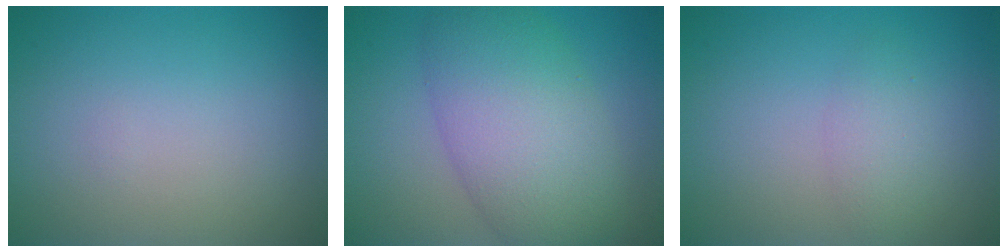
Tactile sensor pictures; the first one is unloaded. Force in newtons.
{"total": 8.4, "press": 8.4, "slide": 0.3}
{"total": 1.8, "press": 1.8, "slide": 0.2}